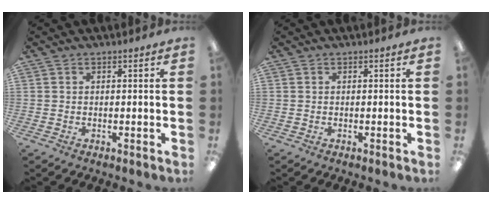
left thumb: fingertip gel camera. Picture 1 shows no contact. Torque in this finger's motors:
{"motor_torque": [0.00, 0.00, -0.06, -0.05, 0.00]}